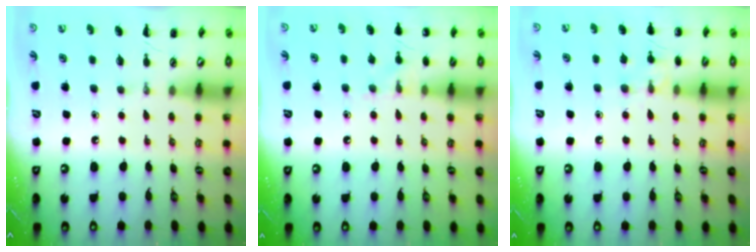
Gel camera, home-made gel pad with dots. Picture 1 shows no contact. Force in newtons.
{"total": 6.8, "press": 6.5, "slide": 2.1}
{"total": 8.6, "press": 8.4, "slide": 2.0}